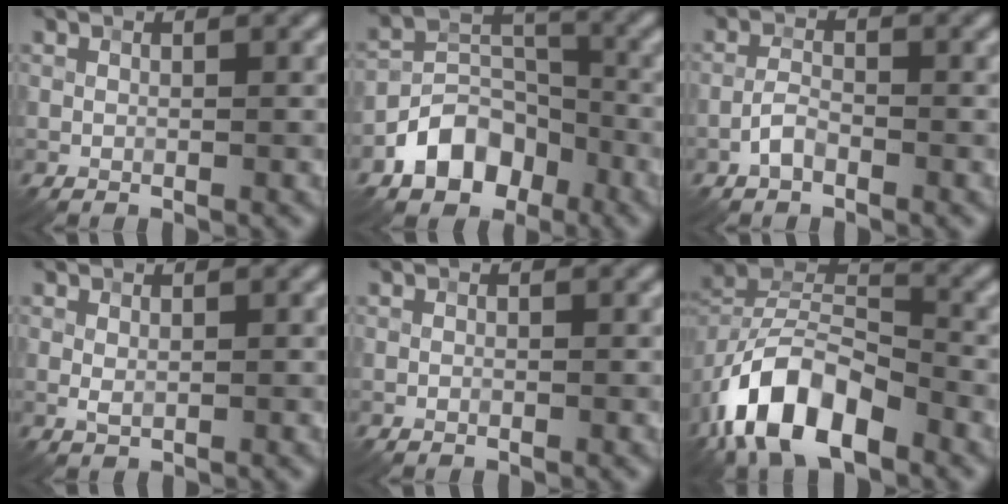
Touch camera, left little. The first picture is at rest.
{"total": 6.5, "force": [-3.7, 4.4, 3.0], "torque": [-0.039, -0.001, -0.074]}
{"total": 1.7, "force": [-1.1, 0.7, 1.1], "torque": [-0.022, 0.006, -0.026]}
{"total": 1.0, "force": [0.1, 0.5, 0.8], "torque": [-0.017, -0.001, 0.002]}
{"total": 0.0}
{"total": 10.1, "force": [-5.5, 5.3, 6.6], "torque": [-0.122, 0.006, -0.107]}